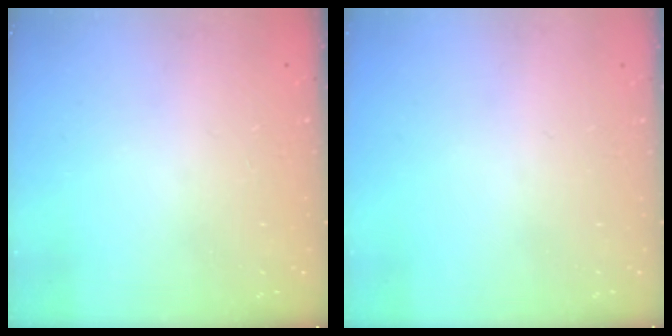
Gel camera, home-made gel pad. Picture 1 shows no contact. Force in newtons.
{"total": 0.0}